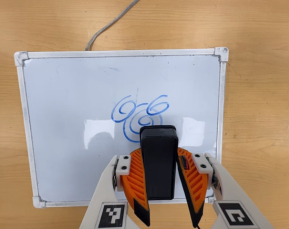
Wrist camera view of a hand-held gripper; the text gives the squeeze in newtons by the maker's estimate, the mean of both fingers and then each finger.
{"total": 8.2, "left": 6.7, "right": 9.8}